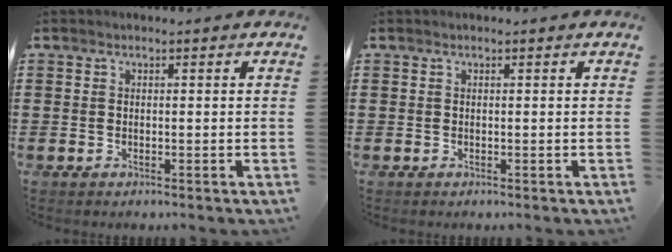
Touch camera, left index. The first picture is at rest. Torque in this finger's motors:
{"motor_torque": [0.01, -0.02, 0.00, 0.00]}